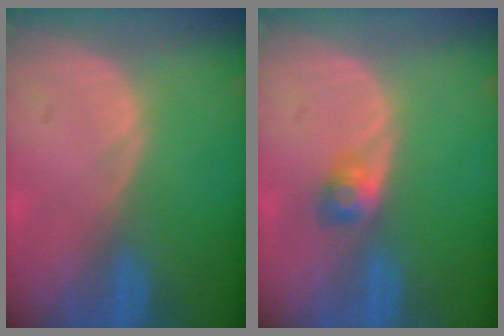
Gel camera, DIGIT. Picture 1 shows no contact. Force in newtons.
{"total": 2.4, "press": 2.3, "slide": 0.7}